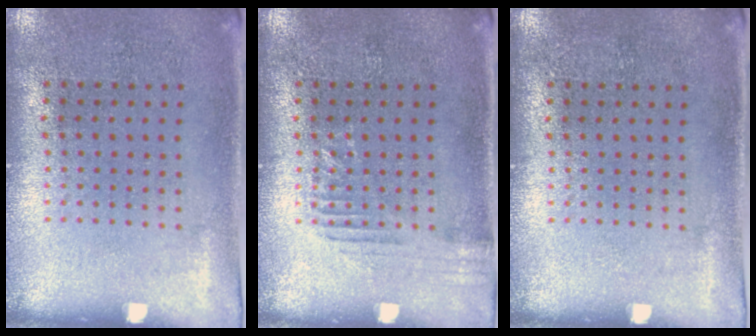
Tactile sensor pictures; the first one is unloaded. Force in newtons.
{"total": 1.2, "press": 1.2, "slide": 0.1}
{"total": 0.0}